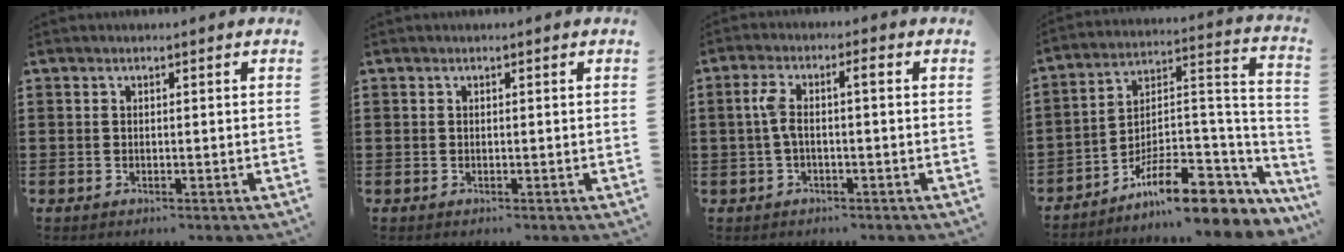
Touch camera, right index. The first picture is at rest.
{"total": 0.0}
{"total": 4.1, "force": [-0.4, 1.1, 3.9], "torque": [-0.088, 0.001, -0.015]}
{"total": 11.2, "force": [-7.9, 3.7, 7.1], "torque": [-0.114, 0.021, -0.140]}